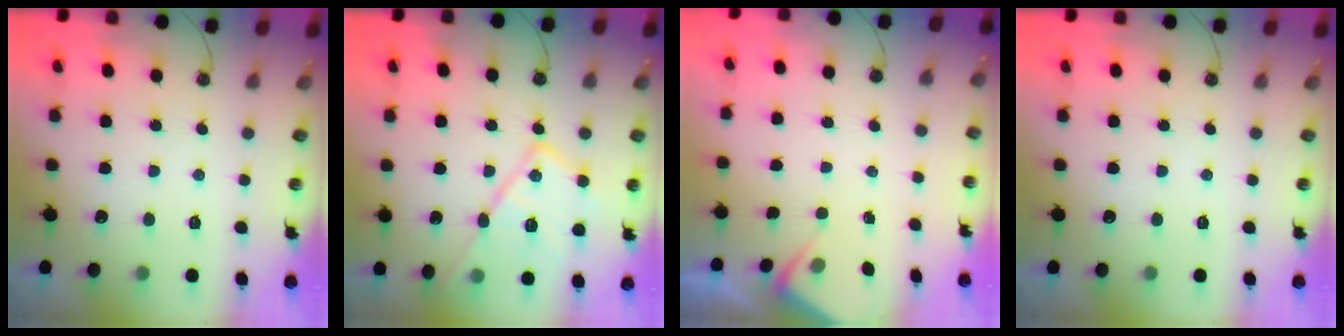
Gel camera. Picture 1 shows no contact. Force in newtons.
{"total": 17.2, "press": 17.2, "slide": 1.2}
{"total": 2.4, "press": 2.4, "slide": 0.4}
{"total": 0.0}